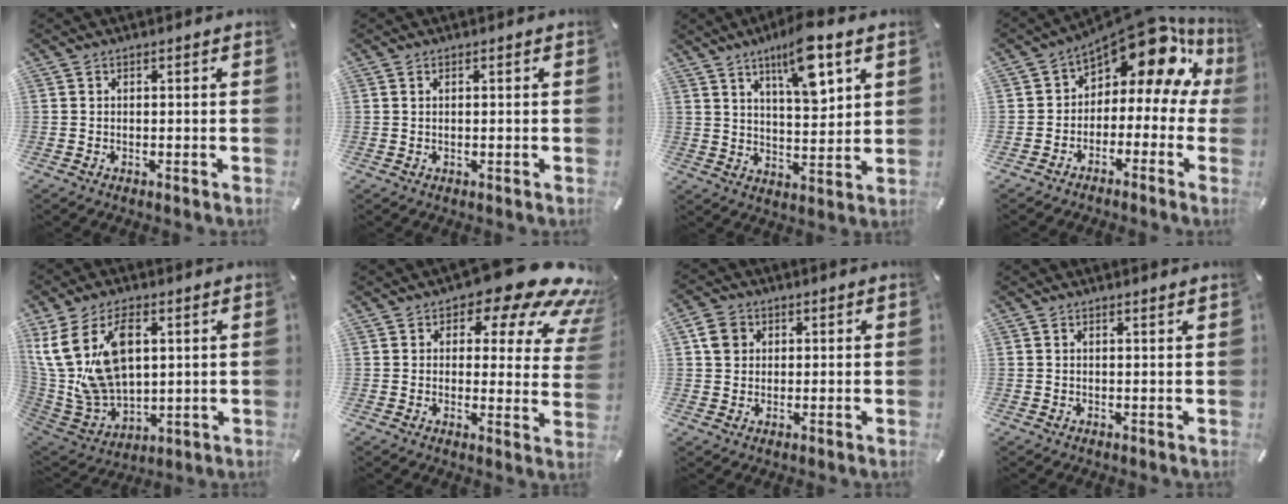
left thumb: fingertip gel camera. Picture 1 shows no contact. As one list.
[{"total": 0.7, "force": [0.2, 0.1, 0.7], "torque": [-0.013, -0.002, 0.004]}, {"total": 11.8, "force": [7.3, 3.6, 8.5], "torque": [-0.132, -0.035, 0.122]}, {"total": 15.5, "force": [8.7, 7.2, 10.5], "torque": [-0.166, -0.066, 0.142]}, {"total": 17.6, "force": [6.3, 11.4, 11.8], "torque": [-0.275, -0.026, 0.115]}, {"total": 15.7, "force": [9.7, 6.9, 10.3], "torque": [-0.134, -0.066, 0.159]}, {"total": 4.9, "force": [1.5, 4.4, 1.6], "torque": [-0.026, 0.003, 0.026]}, {"total": 0.9, "force": [0.8, -0.1, 0.4], "torque": [-0.007, -0.003, 0.016]}]